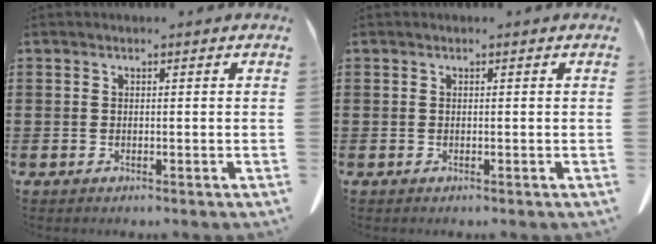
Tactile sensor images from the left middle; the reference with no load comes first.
{"total": 0.0}